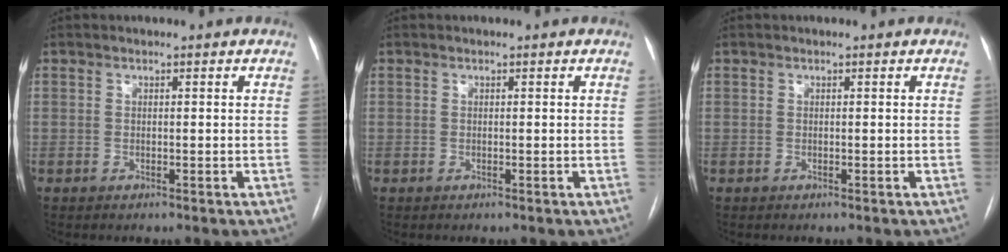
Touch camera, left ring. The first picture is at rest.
{"total": 0.0}
{"total": 0.0}